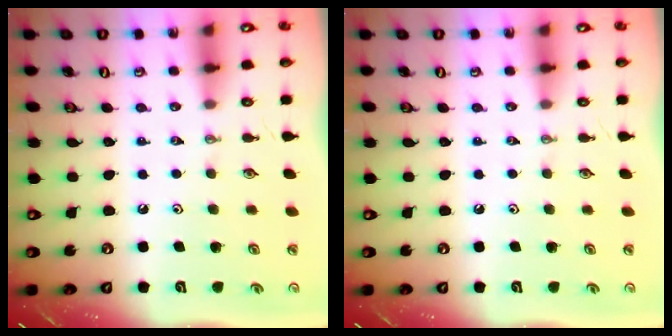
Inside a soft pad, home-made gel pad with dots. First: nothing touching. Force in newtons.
{"total": 0.0}